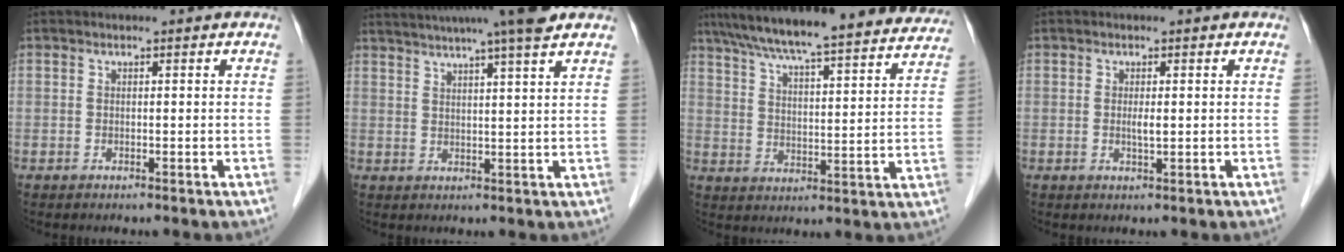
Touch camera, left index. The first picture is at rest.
{"total": 12.3, "force": [10.4, -0.9, 6.6], "torque": [-0.114, 0.018, 0.136]}
{"total": 28.4, "force": [25.2, 3.5, 12.5], "torque": [-0.201, -0.014, 0.325]}
{"total": 1.4, "force": [0.0, 0.2, 1.3], "torque": [-0.027, -0.001, -0.001]}